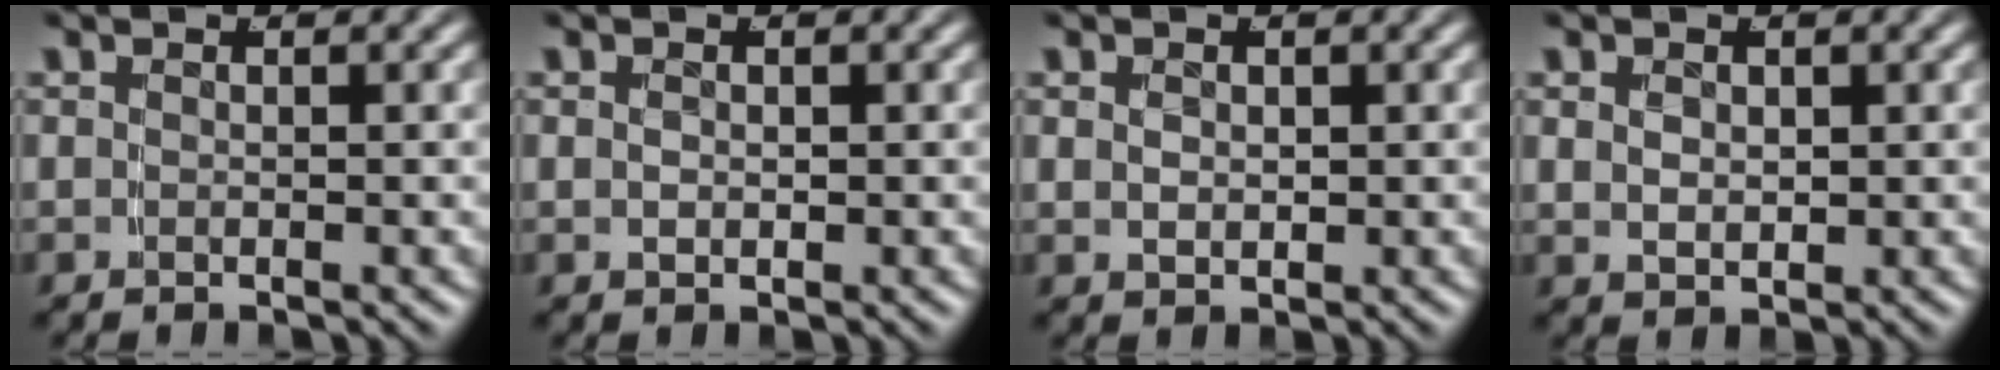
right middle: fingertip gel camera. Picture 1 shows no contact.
{"total": 0.7, "force": [0.0, 0.4, 0.6], "torque": [-0.010, -0.002, 0.004]}
{"total": 1.2, "force": [0.3, 0.7, 0.9], "torque": [-0.014, -0.005, 0.013]}
{"total": 1.8, "force": [0.5, 1.2, 1.3], "torque": [-0.022, -0.009, 0.019]}